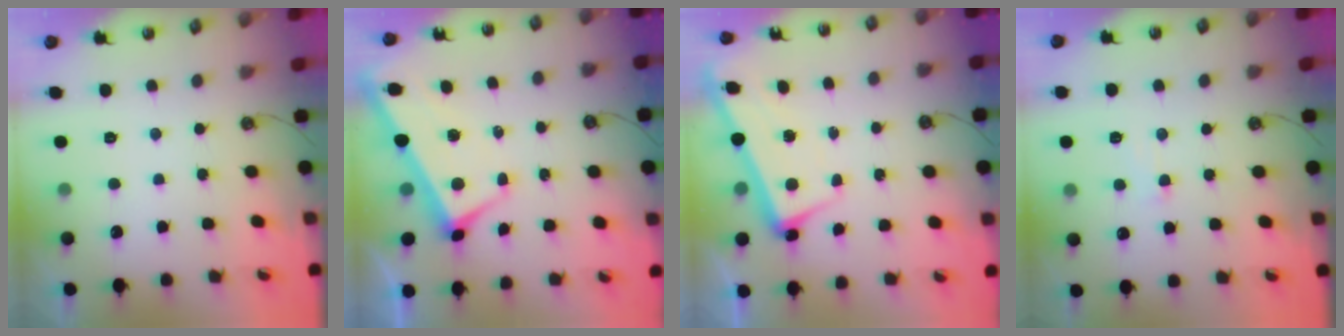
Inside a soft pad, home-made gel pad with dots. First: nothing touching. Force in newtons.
{"total": 2.5, "press": 2.4, "slide": 0.9}
{"total": 2.2, "press": 2.0, "slide": 0.8}
{"total": 1.0, "press": 0.4, "slide": 0.9}